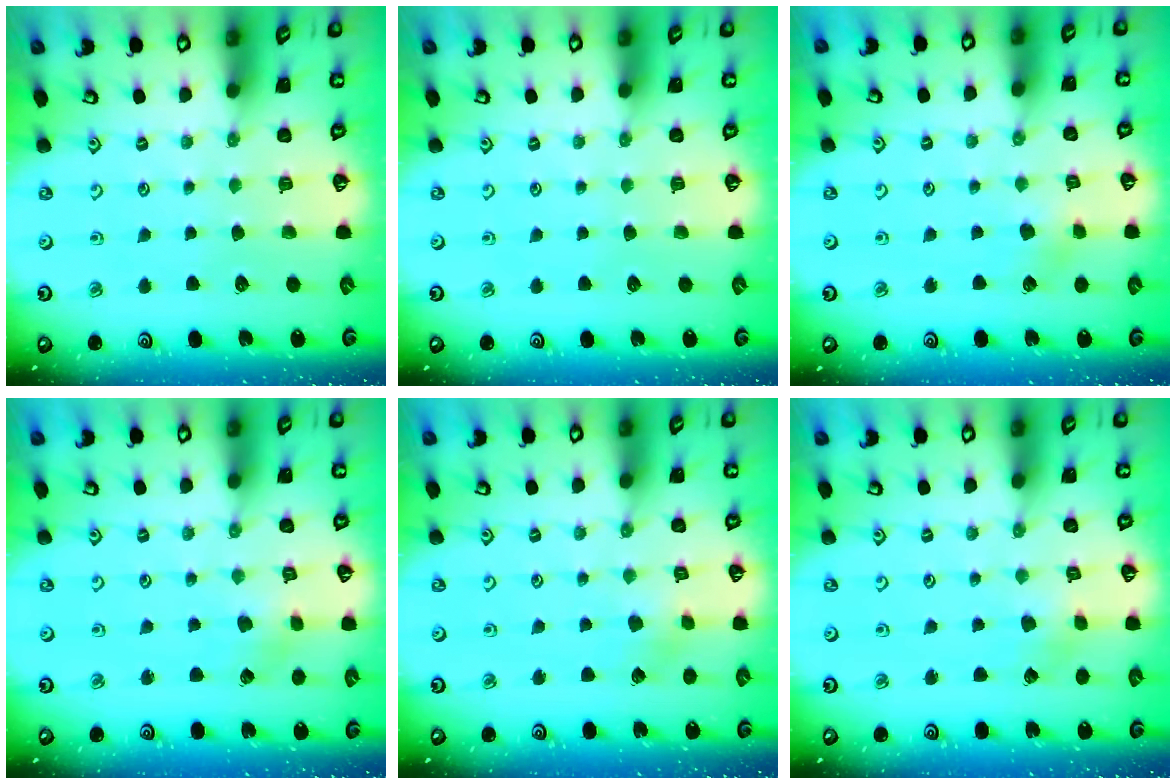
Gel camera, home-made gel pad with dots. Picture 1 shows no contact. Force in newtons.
{"total": 0.0}
{"total": 4.2, "press": 4.1, "slide": 0.5}
{"total": 2.1, "press": 2.1, "slide": 0.3}
{"total": 2.7, "press": 2.7, "slide": 0.3}
{"total": 1.7, "press": 1.6, "slide": 0.2}